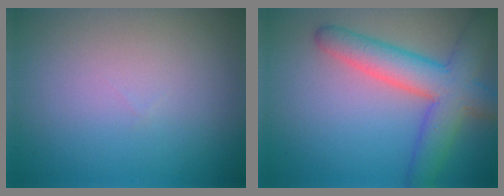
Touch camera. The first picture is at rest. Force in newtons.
{"total": 6.6, "press": 6.6, "slide": 0.3}